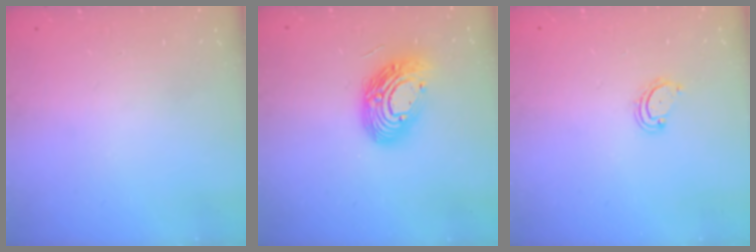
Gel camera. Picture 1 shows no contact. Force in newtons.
{"total": 14.7, "press": 14.6, "slide": 1.0}
{"total": 3.3, "press": 3.3, "slide": 0.3}